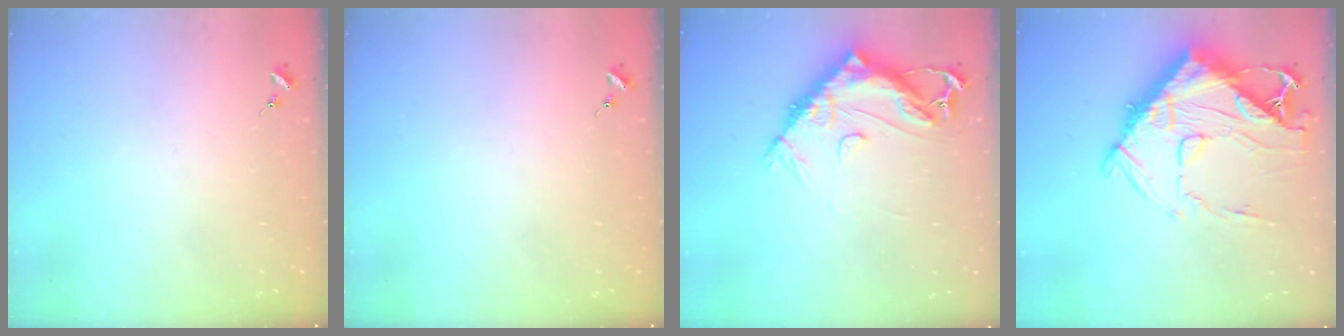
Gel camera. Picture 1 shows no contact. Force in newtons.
{"total": 0.0}
{"total": 14.1, "press": 14.0, "slide": 1.4}
{"total": 17.8, "press": 17.8, "slide": 1.5}